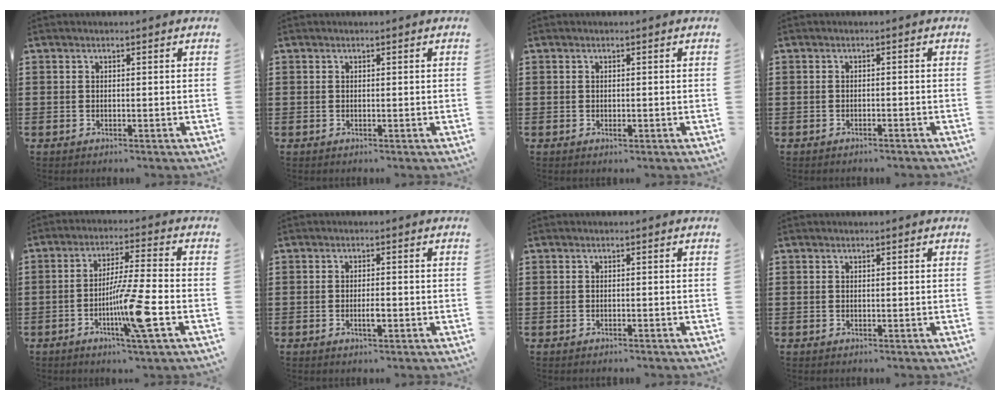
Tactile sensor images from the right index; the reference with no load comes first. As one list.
[{"total": 0.0}, {"total": 0.6, "force": [-0.2, 0.2, 0.5], "torque": [-0.010, -0.003, -0.003]}, {"total": 1.0, "force": [-1.0, -0.1, 0.1], "torque": [-0.004, -0.002, -0.020]}, {"total": 11.4, "force": [-4.0, 0.4, 10.7], "torque": [-0.202, -0.011, -0.078]}, {"total": 2.2, "force": [-0.7, 0.5, 2.0], "torque": [-0.036, 0.001, -0.011]}, {"total": 0.6, "force": [-0.6, -0.1, 0.1], "torque": [-0.002, -0.003, -0.011]}, {"total": 0.0}]